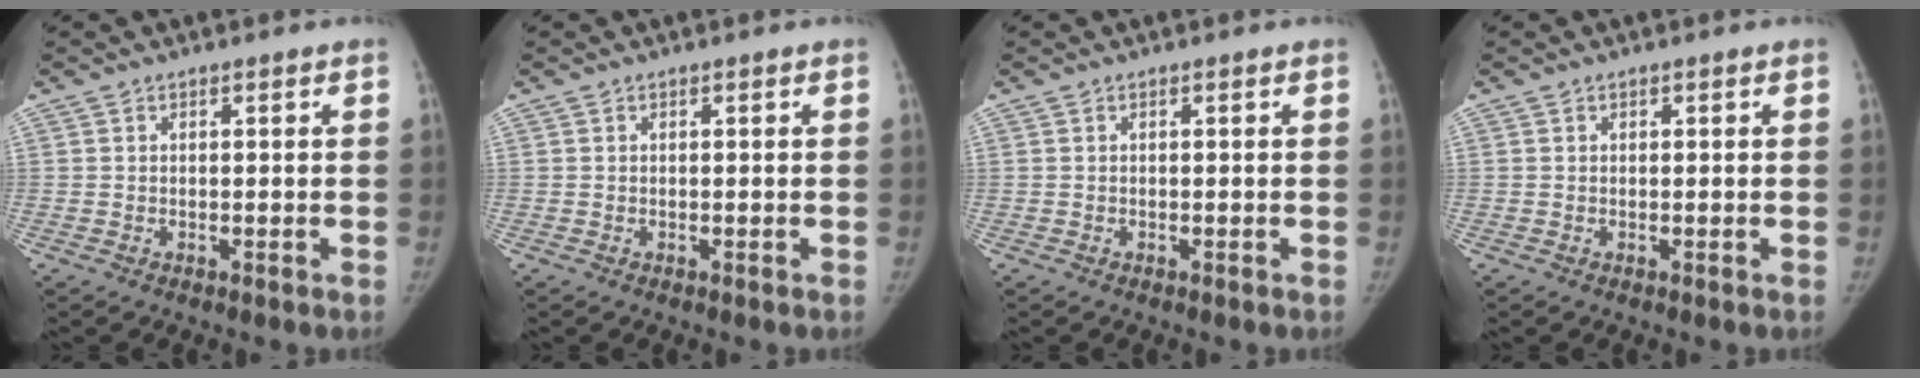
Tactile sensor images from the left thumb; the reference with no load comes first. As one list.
[{"total": 0.0}, {"total": 0.0}, {"total": 0.0}]